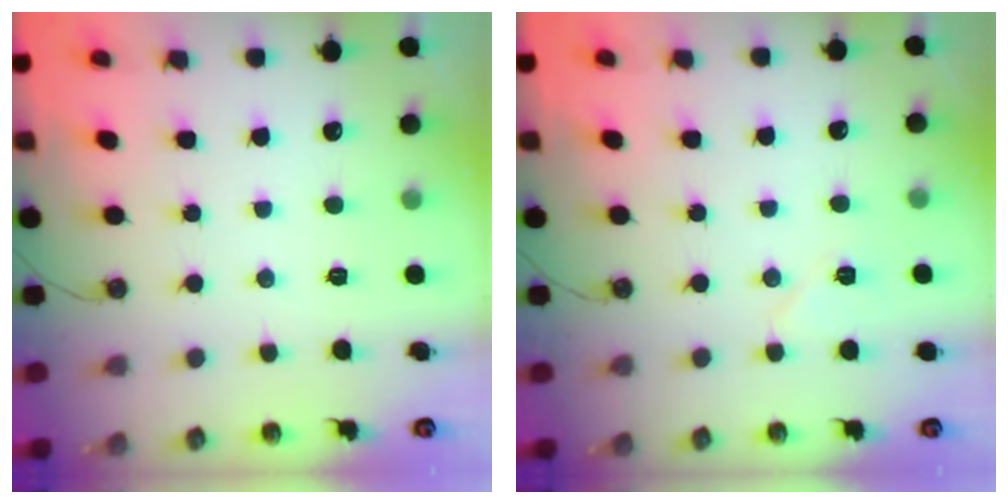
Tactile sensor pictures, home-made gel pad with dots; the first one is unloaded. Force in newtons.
{"total": 6.0, "press": 5.7, "slide": 1.9}